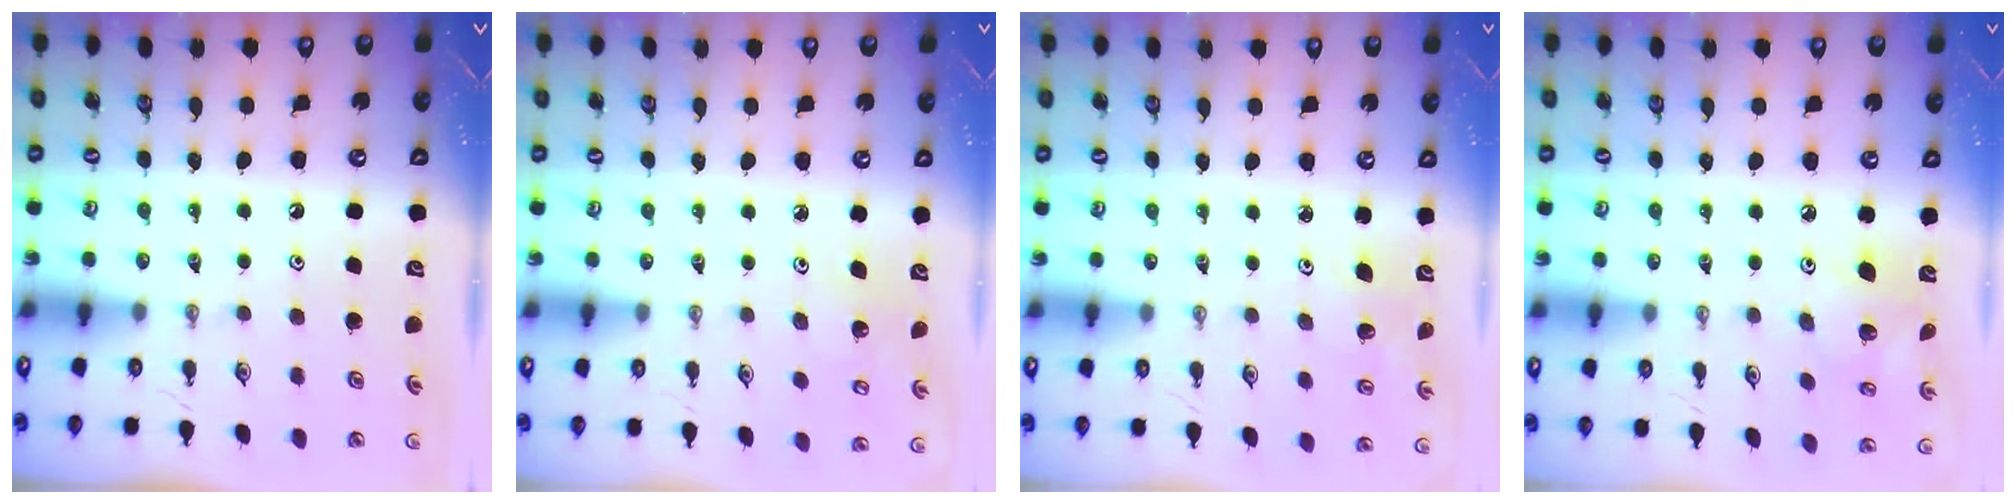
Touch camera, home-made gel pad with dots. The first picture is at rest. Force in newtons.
{"total": 2.7, "press": 2.7, "slide": 0.2}
{"total": 2.8, "press": 2.5, "slide": 1.3}
{"total": 7.8, "press": 7.8, "slide": 0.3}